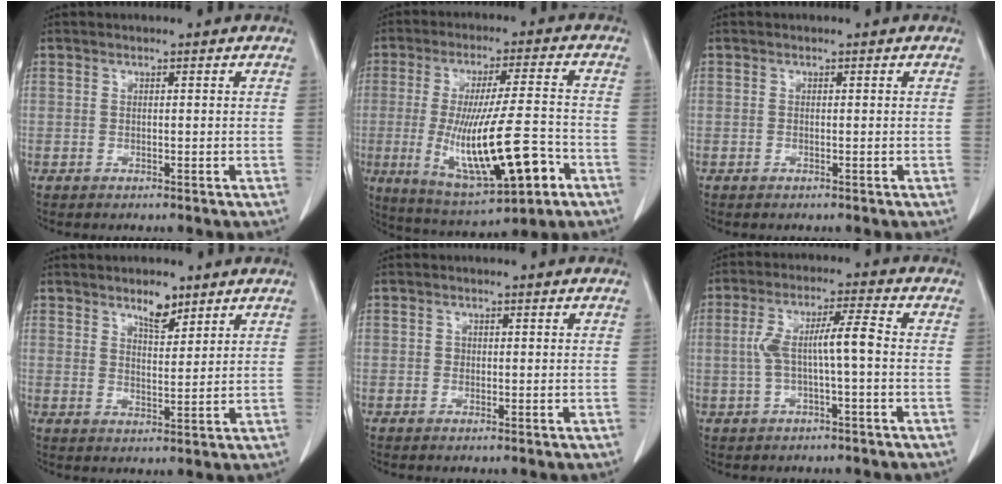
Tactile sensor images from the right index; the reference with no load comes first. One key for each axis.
{"total": 17.3, "fx": -5.1, "fy": 2.9, "fz": 16.2, "tx": -0.300, "ty": -0.018, "tz": -0.068}
{"total": 0.0}
{"total": 4.2, "fx": 3.2, "fy": 1.5, "fz": 2.4, "tx": -0.043, "ty": -0.003, "tz": 0.055}
{"total": 0.6, "fx": 0.0, "fy": 0.6, "fz": 0.2, "tx": 0.002, "ty": 0.003, "tz": 0.000}
{"total": 6.9, "fx": -0.5, "fy": 0.8, "fz": 6.8, "tx": -0.138, "ty": 0.026, "tz": -0.008}